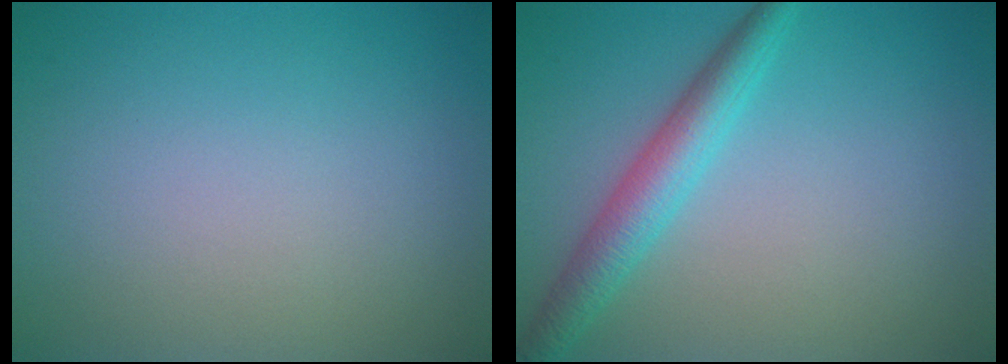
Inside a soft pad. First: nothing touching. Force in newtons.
{"total": 3.8, "press": 3.8, "slide": 0.1}